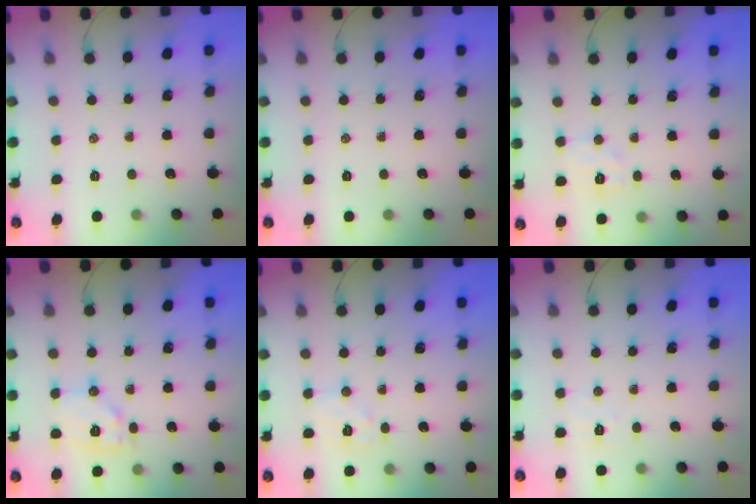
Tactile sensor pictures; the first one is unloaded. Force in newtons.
{"total": 0.0}
{"total": 5.7, "press": 5.6, "slide": 1.1}
{"total": 9.8, "press": 9.8, "slide": 0.2}
{"total": 5.7, "press": 5.6, "slide": 1.1}
{"total": 4.4, "press": 4.2, "slide": 1.1}